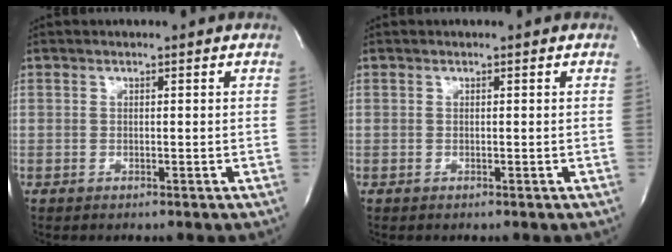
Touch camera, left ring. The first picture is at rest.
{"total": 0.0}